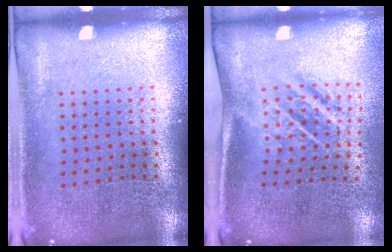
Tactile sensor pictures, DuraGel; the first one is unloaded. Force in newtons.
{"total": 1.8, "press": 1.2, "slide": 1.3}